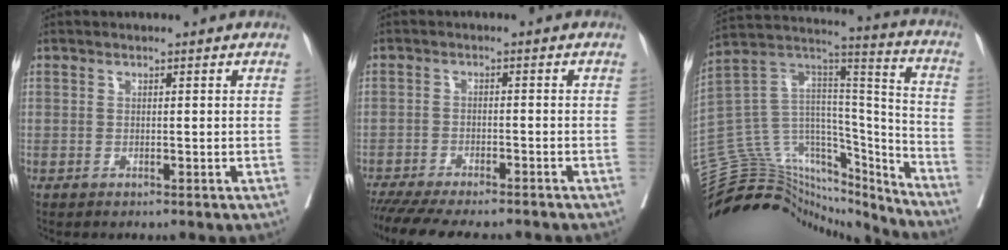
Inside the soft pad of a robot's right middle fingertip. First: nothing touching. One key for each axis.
{"total": 15.4, "fx": -13.5, "fy": 2.8, "fz": 6.8, "tx": -0.135, "ty": -0.027, "tz": -0.192}
{"total": 28.2, "fx": -26.0, "fy": 8.4, "fz": 6.6, "tx": -0.158, "ty": 0.055, "tz": -0.405}